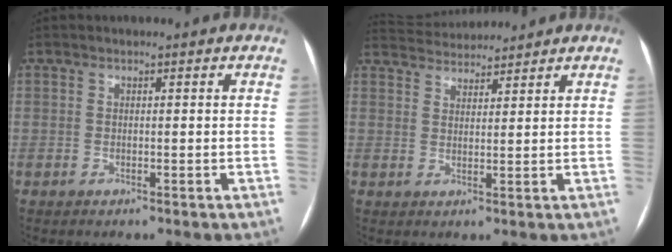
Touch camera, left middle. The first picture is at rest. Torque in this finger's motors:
{"motor_torque": [0.07, -0.45, -0.20, -0.05]}